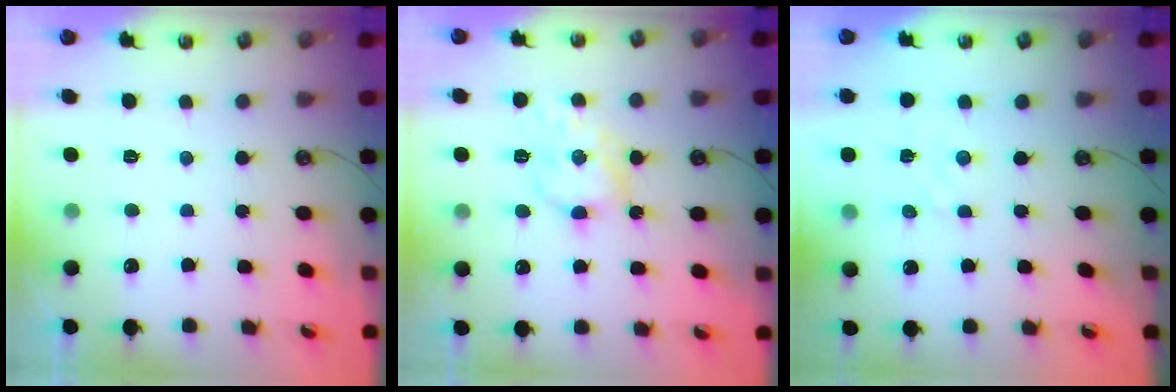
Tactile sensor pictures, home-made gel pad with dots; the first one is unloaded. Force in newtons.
{"total": 9.9, "press": 9.9, "slide": 0.3}
{"total": 1.7, "press": 1.7, "slide": 0.3}